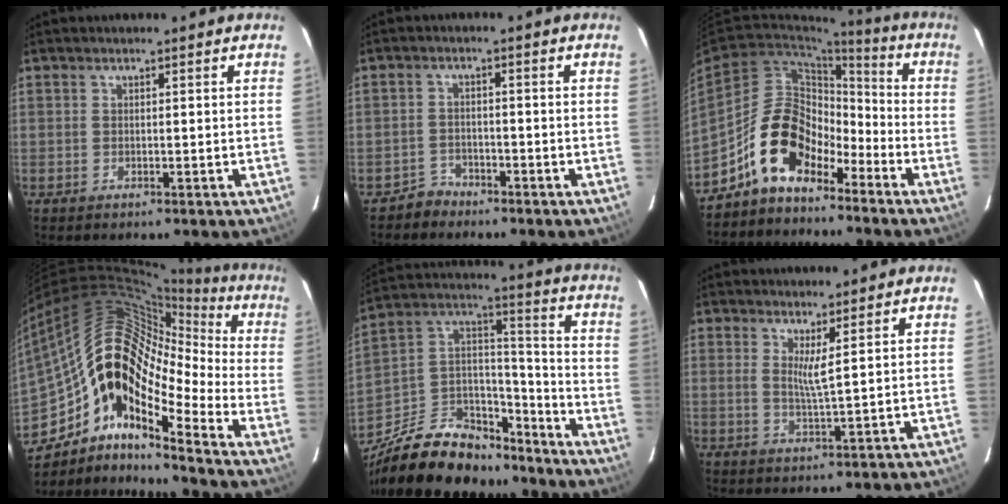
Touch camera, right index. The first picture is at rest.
{"total": 3.1, "force": [-2.5, 1.9, -0.4], "torque": [0.003, 0.013, -0.045]}
{"total": 13.1, "force": [-8.7, 7.3, 6.5], "torque": [-0.115, 0.033, -0.148]}
{"total": 19.0, "force": [-6.4, 10.0, 14.8], "torque": [-0.234, -0.006, -0.135]}
{"total": 25.2, "force": [-18.0, 12.9, 12.1], "torque": [-0.267, 0.053, -0.273]}
{"total": 3.1, "force": [1.6, -0.5, 2.6], "torque": [-0.048, -0.012, 0.026]}